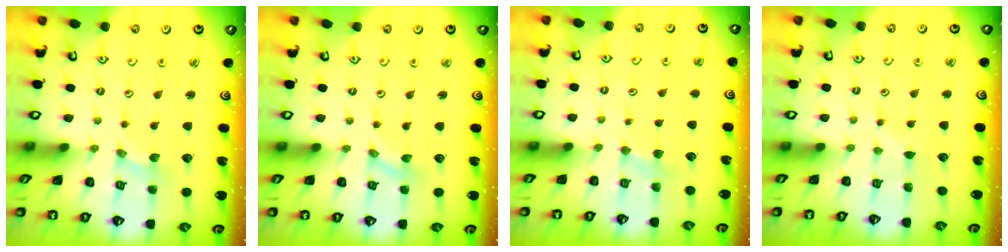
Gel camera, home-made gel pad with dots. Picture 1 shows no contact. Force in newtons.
{"total": 0.0}
{"total": 2.9, "press": 2.9, "slide": 0.4}
{"total": 2.9, "press": 2.9, "slide": 0.5}